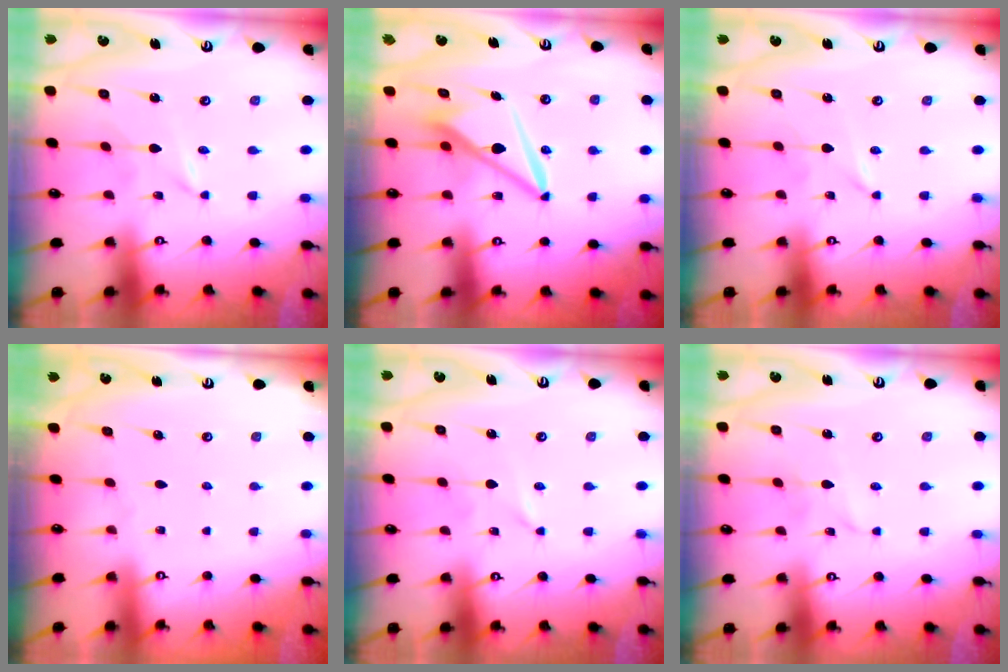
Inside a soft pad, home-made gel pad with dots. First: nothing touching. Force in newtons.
{"total": 9.2, "press": 9.1, "slide": 1.6}
{"total": 0.0}
{"total": 0.0}
{"total": 0.0}
{"total": 2.3, "press": 2.3, "slide": 0.0}